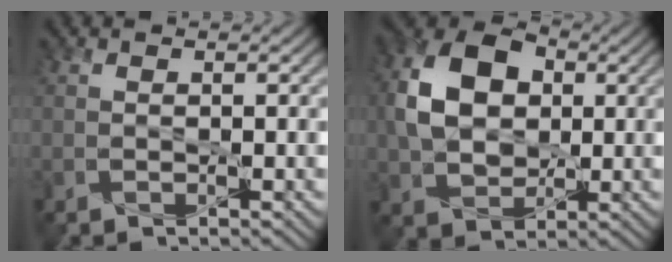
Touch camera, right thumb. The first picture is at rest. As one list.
[{"total": 10.5, "force": [1.4, 7.6, 7.1], "torque": [-0.162, 0.014, 0.020]}]